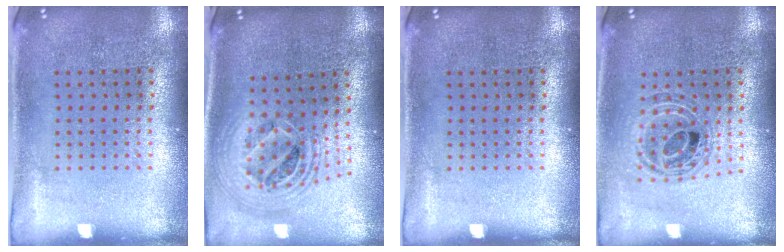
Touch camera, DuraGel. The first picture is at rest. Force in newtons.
{"total": 2.3, "press": 1.8, "slide": 1.5}
{"total": 0.0}
{"total": 0.9, "press": 0.9, "slide": 0.2}